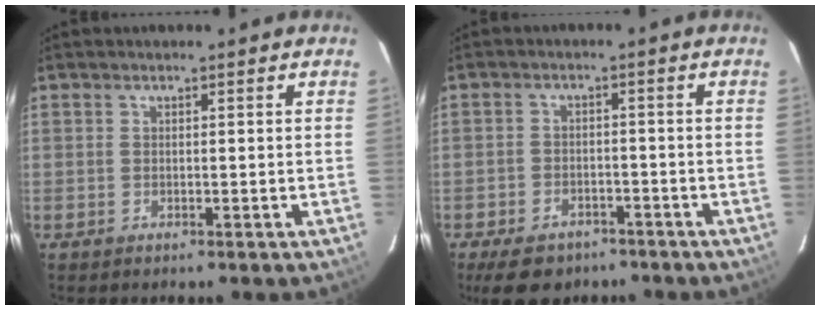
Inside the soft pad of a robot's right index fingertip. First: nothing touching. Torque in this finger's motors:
{"motor_torque": [0.74, -0.66, 0.29, 0.03]}